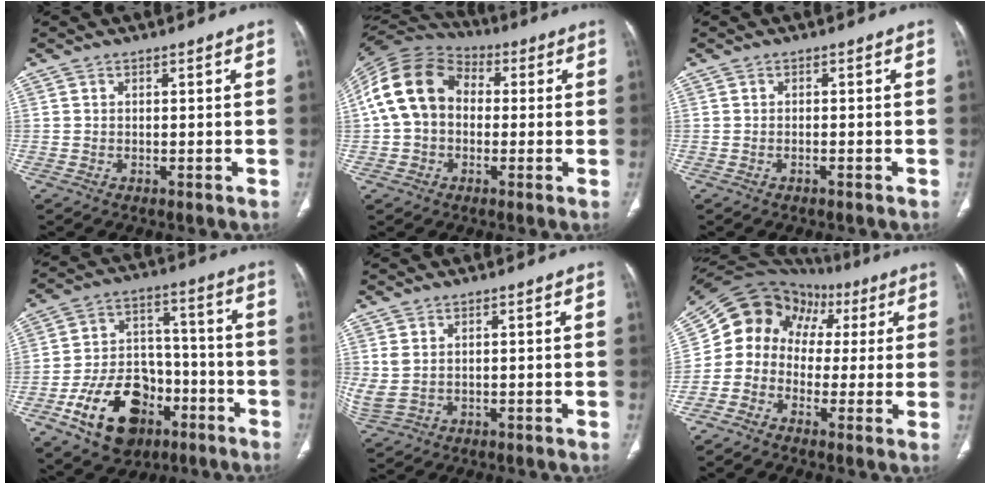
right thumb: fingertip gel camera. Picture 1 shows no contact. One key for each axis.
{"total": 14.8, "fx": 0.9, "fy": 11.5, "fz": 9.4, "tx": -0.173, "ty": 0.036, "tz": 0.004}
{"total": 0.8, "fx": -0.6, "fy": 0.2, "fz": 0.6, "tx": -0.018, "ty": 0.009, "tz": -0.003}
{"total": 18.5, "fx": -8.5, "fy": 12.7, "fz": 10.4, "tx": -0.146, "ty": 0.063, "tz": -0.132}
{"total": 3.8, "fx": 0.8, "fy": 2.3, "fz": 2.9, "tx": -0.086, "ty": 0.002, "tz": 0.027}
{"total": 14.5, "fx": 2.3, "fy": 12.9, "fz": 6.1, "tx": -0.074, "ty": 0.072, "tz": 0.039}